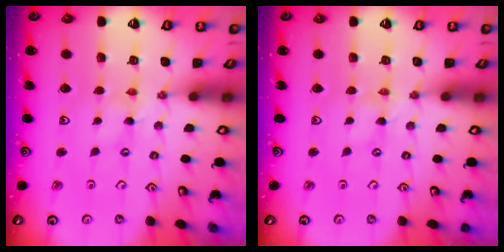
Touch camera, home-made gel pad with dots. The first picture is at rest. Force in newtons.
{"total": 0.0}